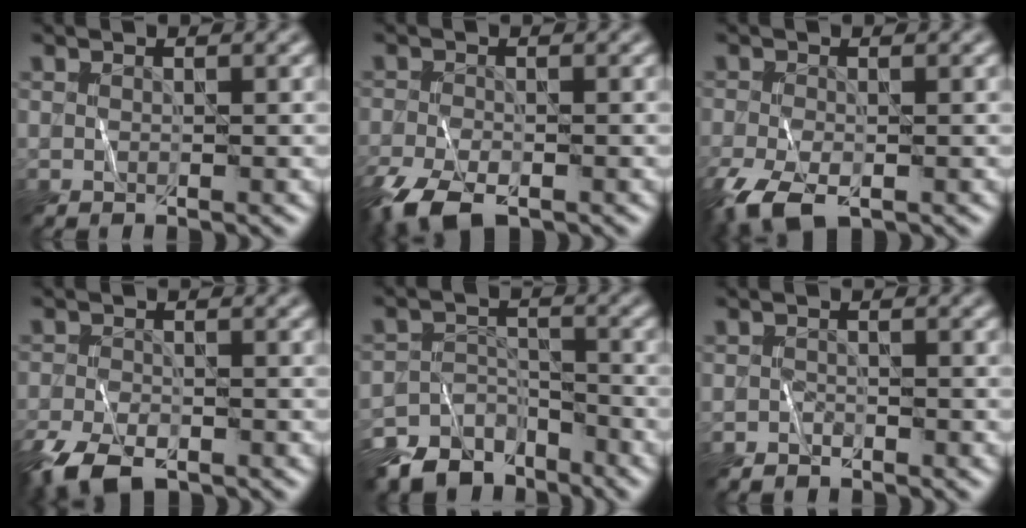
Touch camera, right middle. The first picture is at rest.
{"total": 6.1, "force": [-4.2, 2.6, 3.6], "torque": [-0.073, -0.017, -0.082]}
{"total": 5.1, "force": [-3.0, 2.4, 3.4], "torque": [-0.077, -0.013, -0.058]}
{"total": 5.6, "force": [-4.0, 2.5, 3.0], "torque": [-0.060, -0.014, -0.081]}
{"total": 7.9, "force": [-6.1, 4.4, 2.4], "torque": [-0.031, -0.010, -0.106]}
{"total": 1.0, "force": [-0.9, 0.5, 0.1], "torque": [0.000, 0.001, -0.016]}